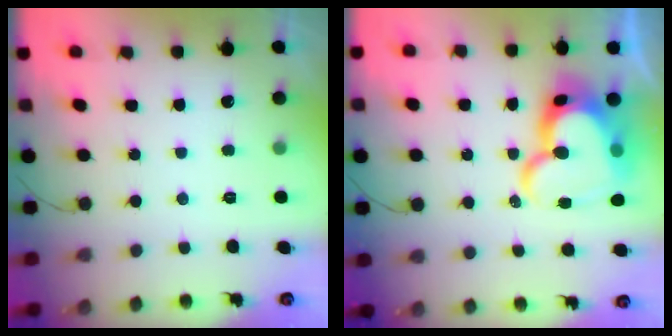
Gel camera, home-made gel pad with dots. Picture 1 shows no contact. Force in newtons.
{"total": 19.9, "press": 19.9, "slide": 1.6}